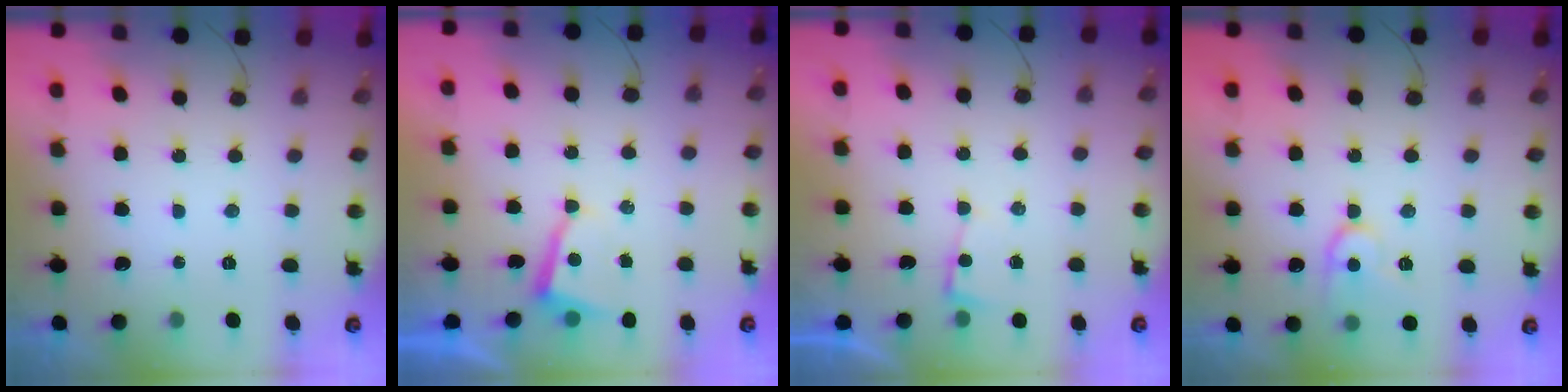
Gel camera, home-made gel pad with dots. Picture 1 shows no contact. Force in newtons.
{"total": 4.2, "press": 4.1, "slide": 0.5}
{"total": 2.3, "press": 2.3, "slide": 0.3}
{"total": 11.5, "press": 11.4, "slide": 0.9}